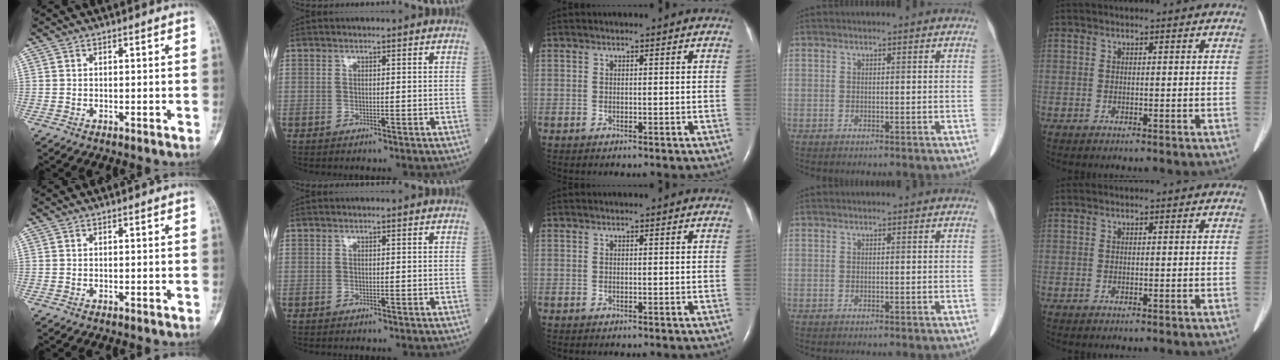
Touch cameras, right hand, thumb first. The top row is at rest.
{}